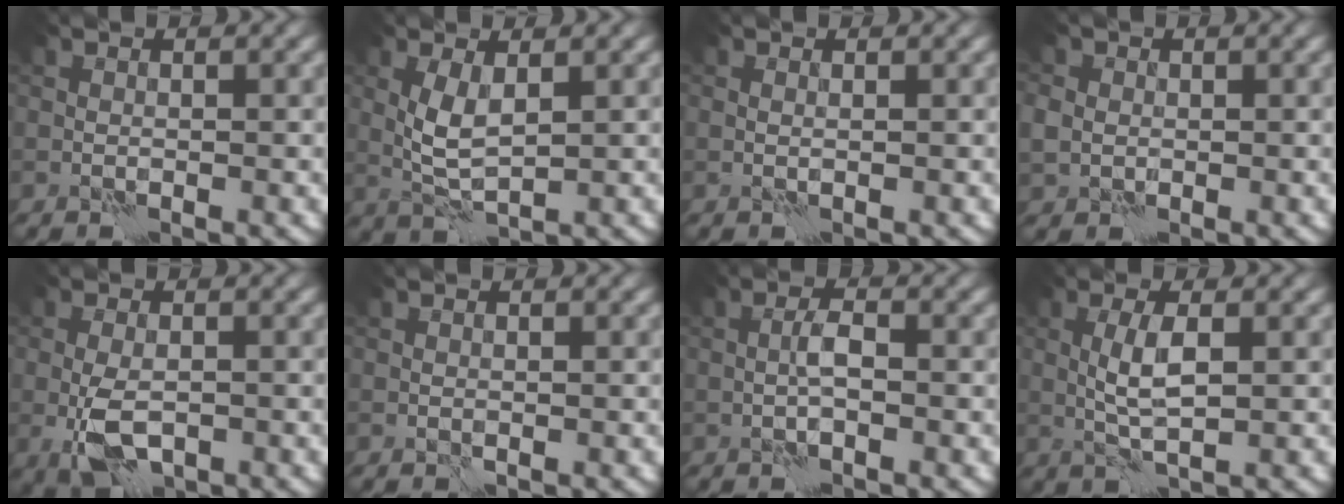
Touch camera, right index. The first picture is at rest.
{"total": 3.1, "force": [0.7, 1.3, 2.8], "torque": [-0.065, 0.002, 0.019]}
{"total": 0.0}
{"total": 2.1, "force": [0.2, 2.0, 0.7], "torque": [-0.019, 0.005, 0.003]}
{"total": 4.2, "force": [-1.4, 2.1, 3.4], "torque": [-0.072, -0.009, -0.023]}
{"total": 0.0}
{"total": 1.7, "force": [-0.5, 0.4, 1.5], "torque": [-0.029, 0.010, -0.010]}
{"total": 3.0, "force": [0.2, 0.8, 2.9], "torque": [-0.063, 0.008, 0.006]}